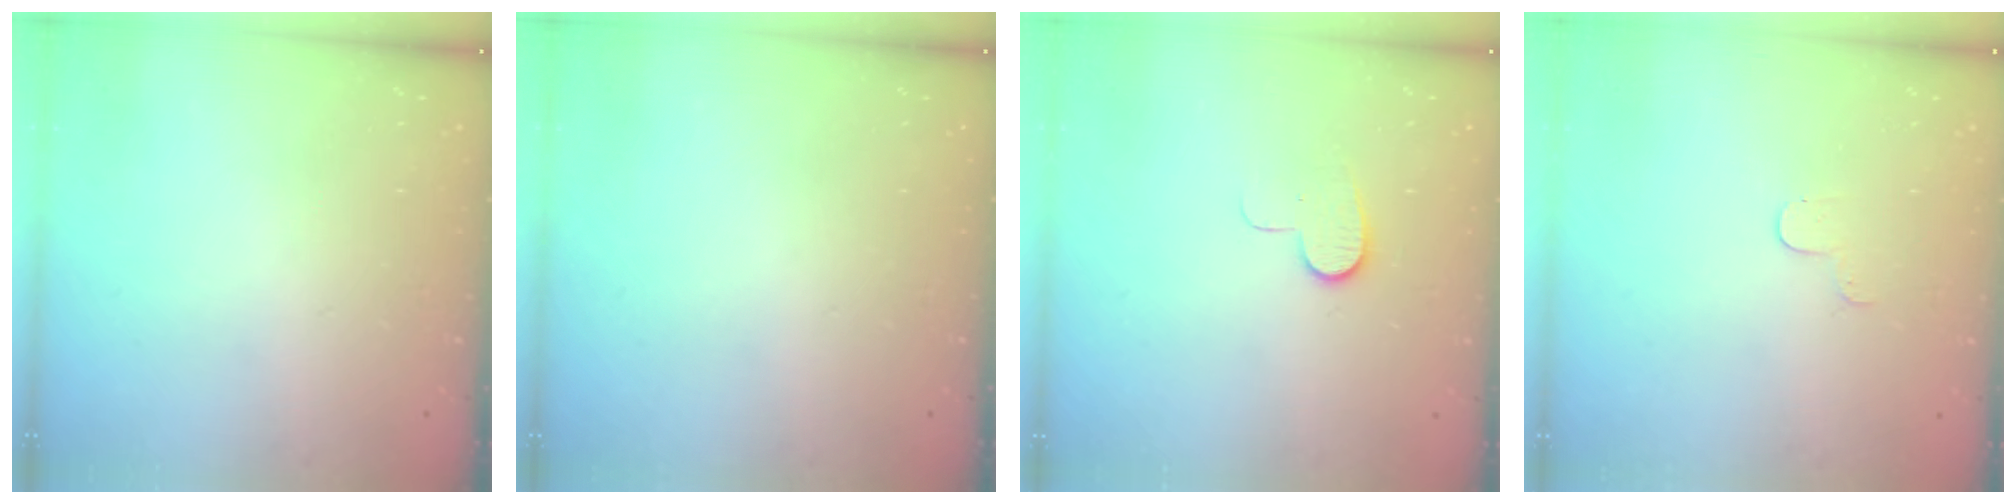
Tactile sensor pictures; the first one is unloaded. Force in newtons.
{"total": 0.0}
{"total": 7.0, "press": 7.0, "slide": 0.6}
{"total": 3.4, "press": 3.4, "slide": 0.4}